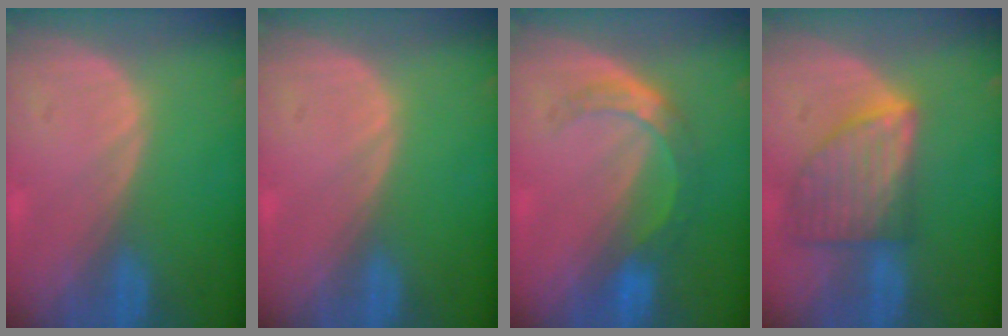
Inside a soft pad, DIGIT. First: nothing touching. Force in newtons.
{"total": 0.0}
{"total": 5.5, "press": 4.9, "slide": 2.3}
{"total": 8.1, "press": 7.3, "slide": 3.4}